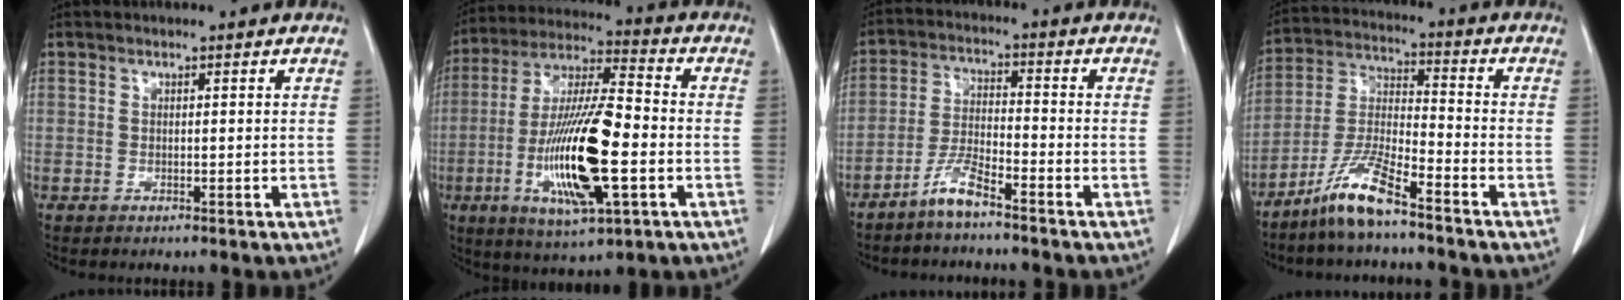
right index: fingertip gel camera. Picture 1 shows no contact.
{"total": 17.9, "force": [-4.3, 3.3, 17.0], "torque": [-0.342, -0.013, -0.074]}
{"total": 5.3, "force": [-4.2, 0.5, 3.2], "torque": [-0.071, -0.008, -0.085]}
{"total": 9.2, "force": [-6.9, 0.8, 6.1], "torque": [-0.136, -0.019, -0.139]}